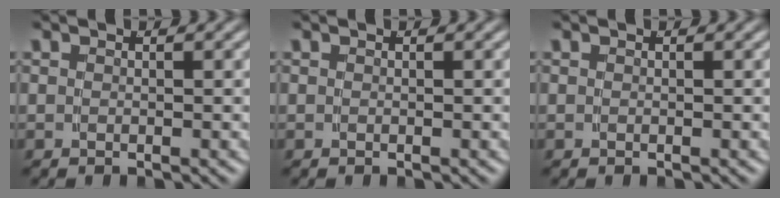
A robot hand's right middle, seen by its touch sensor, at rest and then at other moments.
{"total": 0.0}
{"total": 0.0}